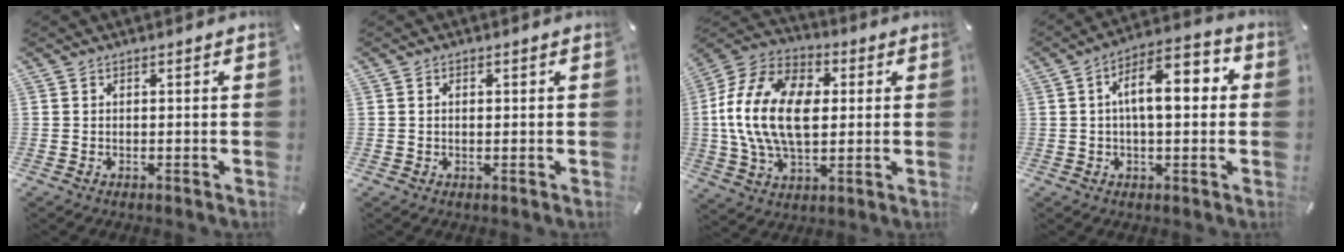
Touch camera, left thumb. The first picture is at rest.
{"total": 1.0, "force": [0.1, 0.6, 0.8], "torque": [-0.017, 0.003, 0.000]}
{"total": 19.8, "force": [0.6, 13.3, 14.6], "torque": [-0.319, 0.016, 0.009]}
{"total": 11.3, "force": [1.6, 5.1, 10.0], "torque": [-0.153, 0.005, 0.024]}